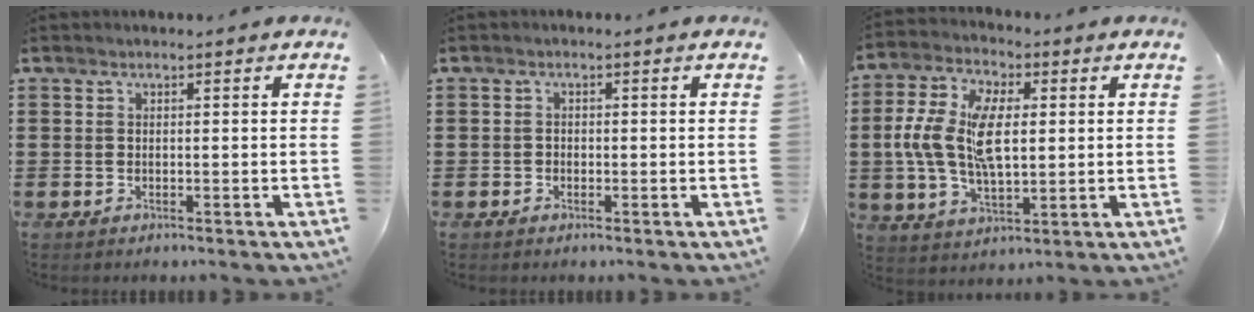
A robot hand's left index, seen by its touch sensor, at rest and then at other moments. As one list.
[{"total": 0.7, "force": [-0.6, 0.4, 0.0], "torque": [-0.003, 0.002, -0.013]}, {"total": 11.8, "force": [1.0, 6.0, 10.2], "torque": [-0.222, 0.008, 0.013]}]